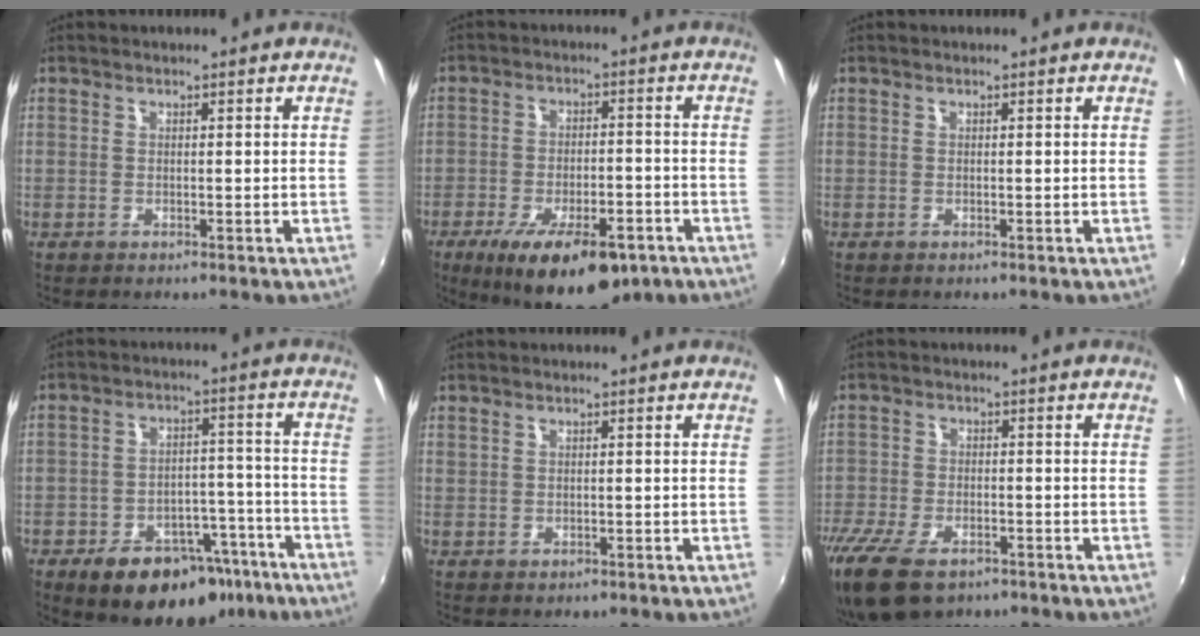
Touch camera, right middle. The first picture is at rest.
{"total": 17.6, "force": [-10.9, 6.8, 12.0], "torque": [-0.218, -0.034, -0.153]}
{"total": 0.0}
{"total": 17.3, "force": [-11.2, 9.9, 8.8], "torque": [-0.150, 0.023, -0.137]}
{"total": 0.5, "force": [0.1, 0.5, 0.1], "torque": [-0.001, 0.001, 0.002]}
{"total": 11.1, "force": [-7.6, 5.3, 6.1], "torque": [-0.158, -0.034, -0.141]}